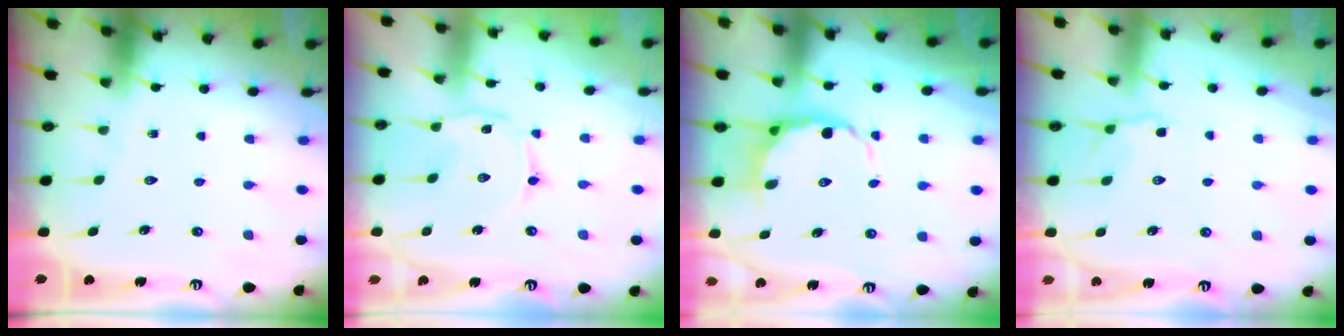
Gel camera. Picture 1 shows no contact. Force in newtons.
{"total": 1.4, "press": 1.4, "slide": 0.1}
{"total": 6.2, "press": 5.8, "slide": 2.1}
{"total": 3.8, "press": 3.3, "slide": 1.9}